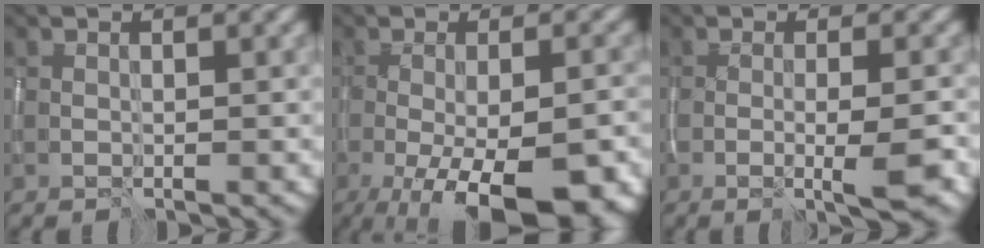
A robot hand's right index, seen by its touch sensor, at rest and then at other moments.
{"total": 11.1, "force": [-5.0, 3.5, 9.2], "torque": [-0.146, -0.016, -0.074]}
{"total": 4.1, "force": [-1.1, 0.6, 3.9], "torque": [-0.055, -0.009, -0.013]}